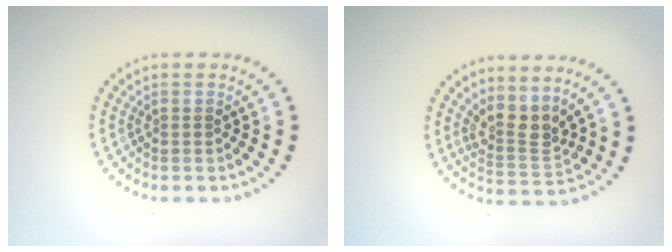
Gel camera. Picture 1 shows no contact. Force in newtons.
{"total": 3.0, "press": 2.2, "slide": 2.1}